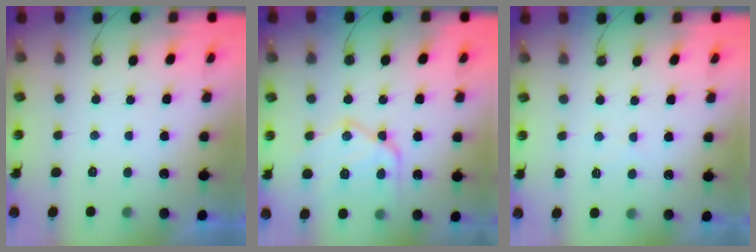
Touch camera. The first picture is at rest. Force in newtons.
{"total": 16.9, "press": 16.8, "slide": 1.5}
{"total": 5.1, "press": 5.1, "slide": 0.5}